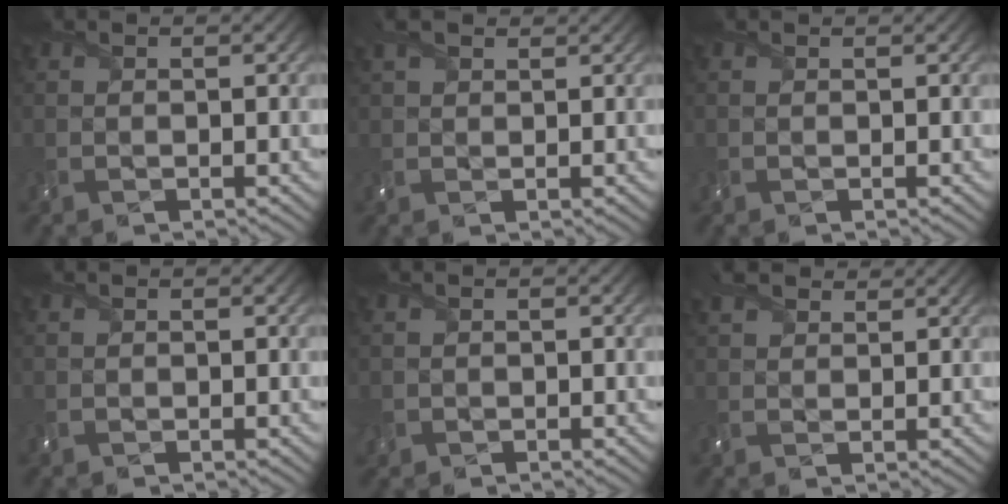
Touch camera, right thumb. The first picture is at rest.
{"total": 3.5, "force": [2.1, 1.7, 2.2], "torque": [-0.062, 0.017, 0.040]}
{"total": 0.0}
{"total": 0.0}
{"total": 1.1, "force": [-0.3, 1.1, 0.1], "torque": [-0.002, -0.007, -0.011]}
{"total": 4.1, "force": [3.0, 2.0, 2.1], "torque": [-0.057, 0.016, 0.054]}